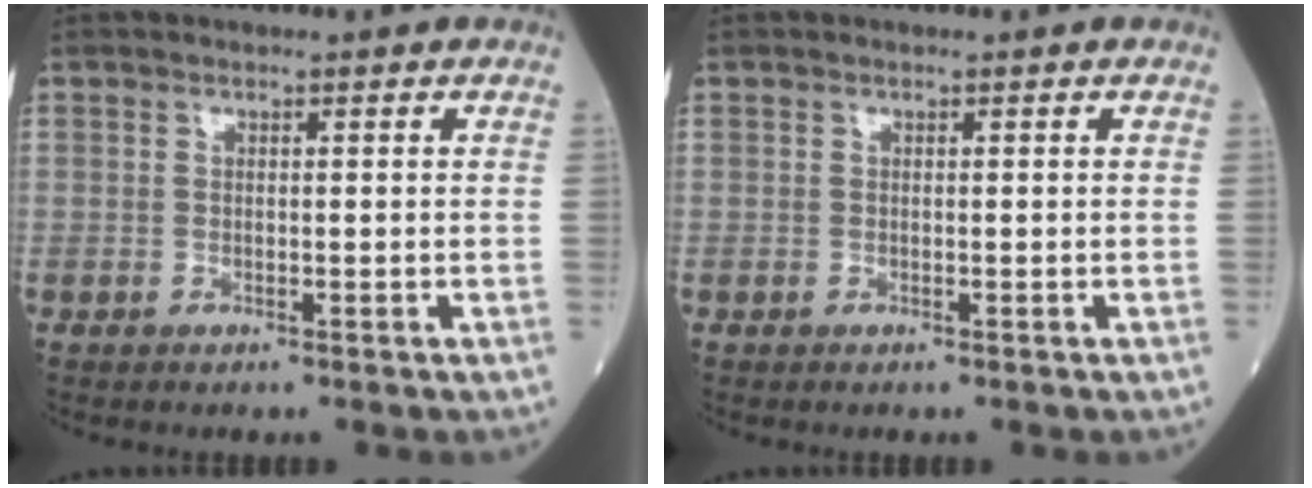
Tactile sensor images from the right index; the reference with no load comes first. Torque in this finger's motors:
{"motor_torque": [0.00, 0.00, 0.00, 0.00]}